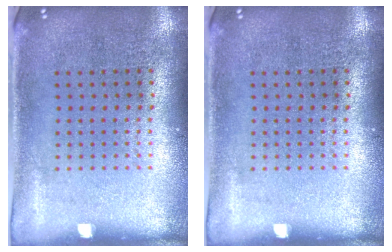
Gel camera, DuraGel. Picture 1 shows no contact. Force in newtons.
{"total": 0.0}